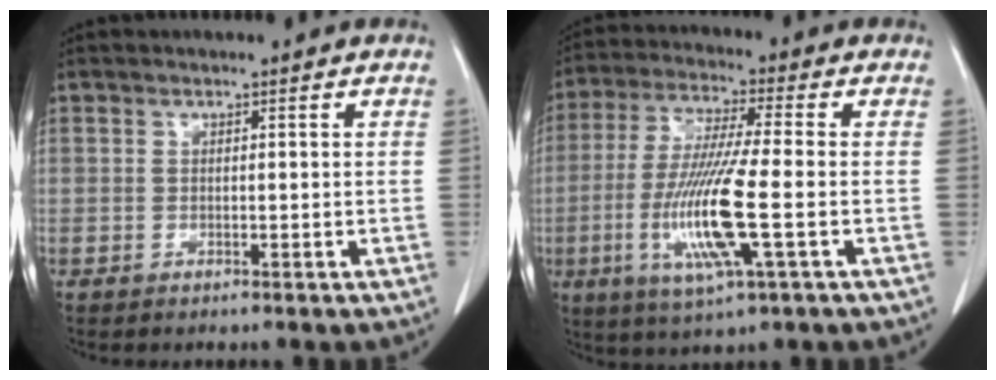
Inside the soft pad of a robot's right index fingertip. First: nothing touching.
{"total": 13.2, "force": [-3.3, 0.4, 12.7], "torque": [-0.265, -0.018, -0.067]}